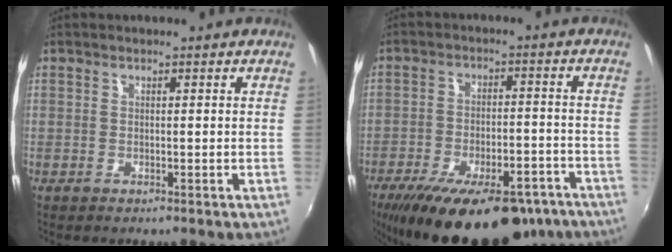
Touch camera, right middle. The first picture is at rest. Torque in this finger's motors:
{"motor_torque": [1.66, -0.48, 1.05, 0.21]}